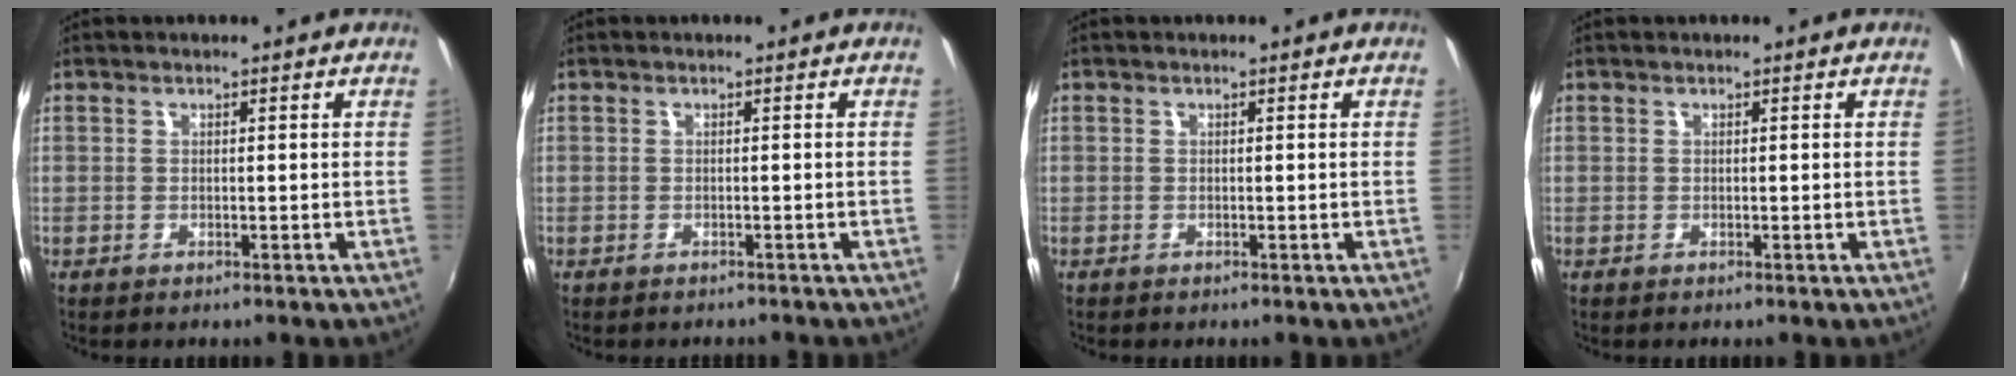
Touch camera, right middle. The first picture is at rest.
{"total": 2.0, "force": [-1.8, 0.4, 0.7], "torque": [-0.016, -0.012, -0.021]}
{"total": 0.0}
{"total": 0.0}